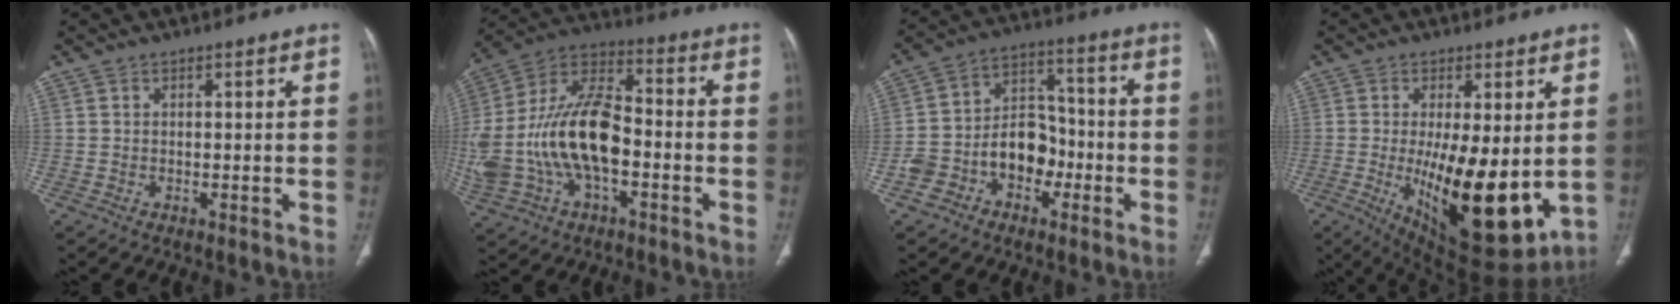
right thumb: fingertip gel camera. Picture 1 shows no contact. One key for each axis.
{"total": 22.7, "fx": -3.7, "fy": 12.5, "fz": 18.6, "tx": -0.387, "ty": 0.038, "tz": -0.062}
{"total": 12.6, "fx": -4.4, "fy": 9.2, "fz": 7.3, "tx": -0.093, "ty": 0.061, "tz": -0.078}
{"total": 18.6, "fx": -1.9, "fy": 6.9, "fz": 17.2, "tx": -0.262, "ty": -0.041, "tz": -0.008}